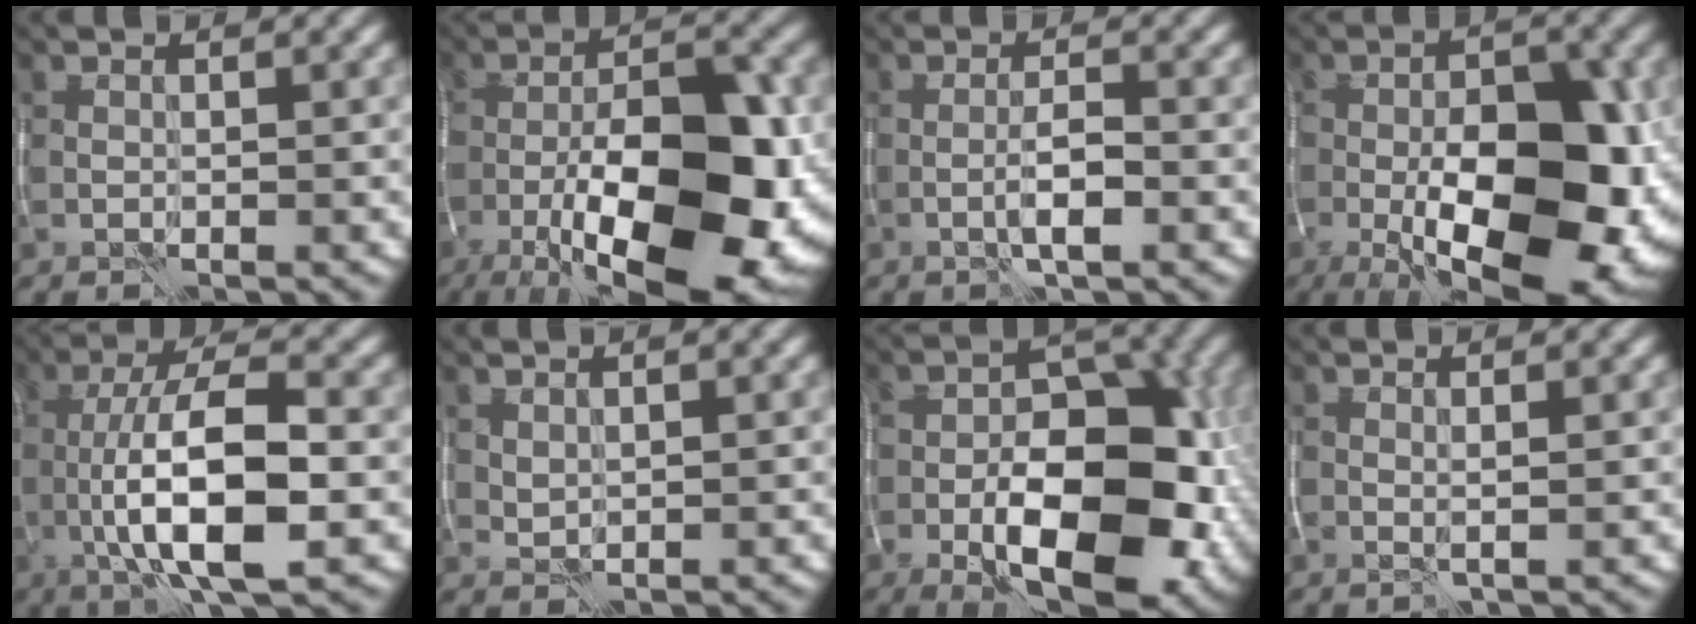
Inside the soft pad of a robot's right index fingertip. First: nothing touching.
{"total": 16.8, "force": [-5.0, 7.3, 14.3], "torque": [-0.227, -0.013, -0.075]}
{"total": 2.3, "force": [-1.0, 0.3, 2.1], "torque": [-0.037, 0.003, -0.020]}
{"total": 16.6, "force": [-3.9, 7.9, 14.1], "torque": [-0.193, -0.014, -0.050]}
{"total": 9.9, "force": [-1.8, 3.1, 9.2], "torque": [-0.156, 0.006, -0.034]}
{"total": 0.9, "force": [0.7, 0.5, 0.4], "torque": [-0.010, -0.003, 0.018]}
{"total": 12.8, "force": [-4.1, 6.5, 10.3], "torque": [-0.151, -0.012, -0.066]}
{"total": 0.9, "force": [0.3, 0.0, 0.8], "torque": [-0.014, -0.002, 0.003]}